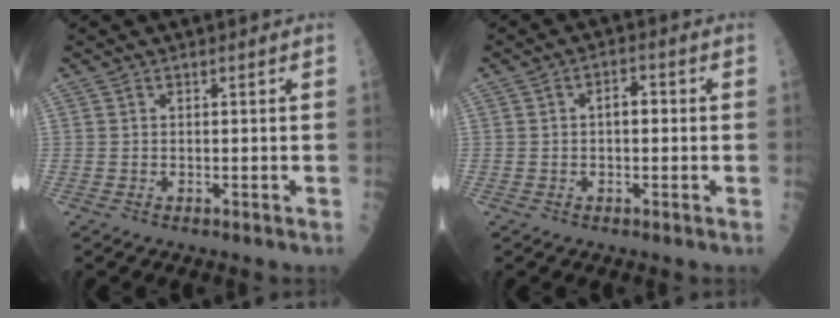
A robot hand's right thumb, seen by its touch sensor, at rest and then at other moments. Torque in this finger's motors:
{"motor_torque": [0.49, 0.47, 0.16, -0.10, 0.03]}